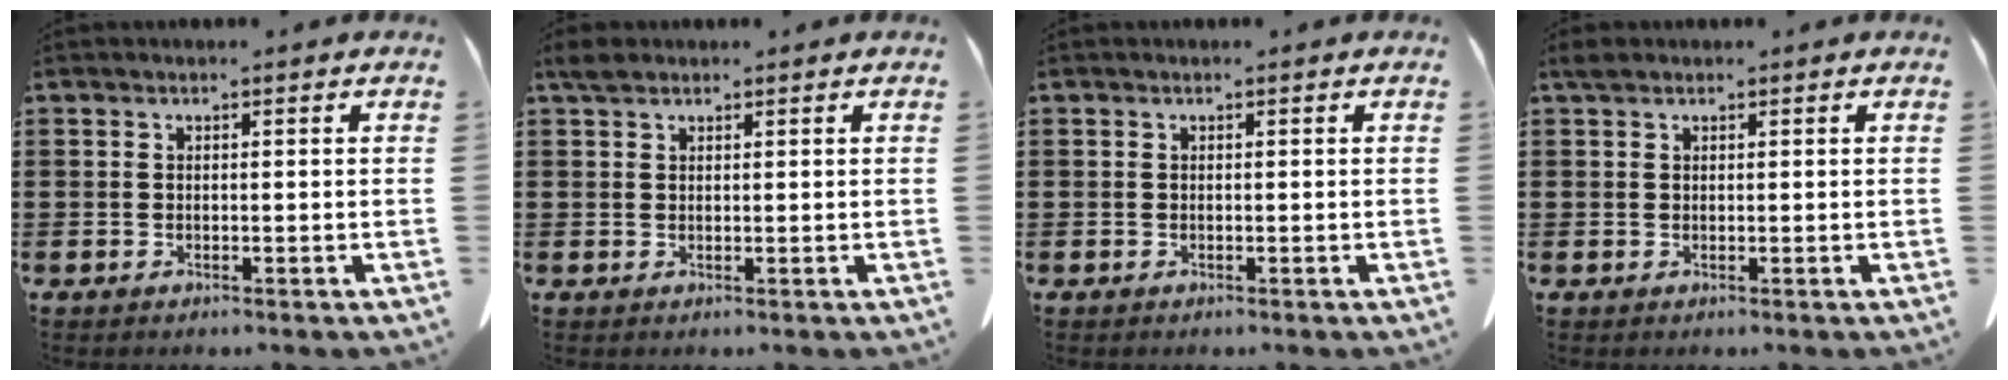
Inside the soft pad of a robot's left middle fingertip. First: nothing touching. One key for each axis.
{"total": 1.9, "fx": 1.5, "fy": 0.9, "fz": 0.7, "tx": -0.018, "ty": 0.003, "tz": 0.029}
{"total": 0.0}
{"total": 1.1, "fx": 0.9, "fy": 0.7, "fz": 0.4, "tx": -0.012, "ty": 0.002, "tz": 0.017}